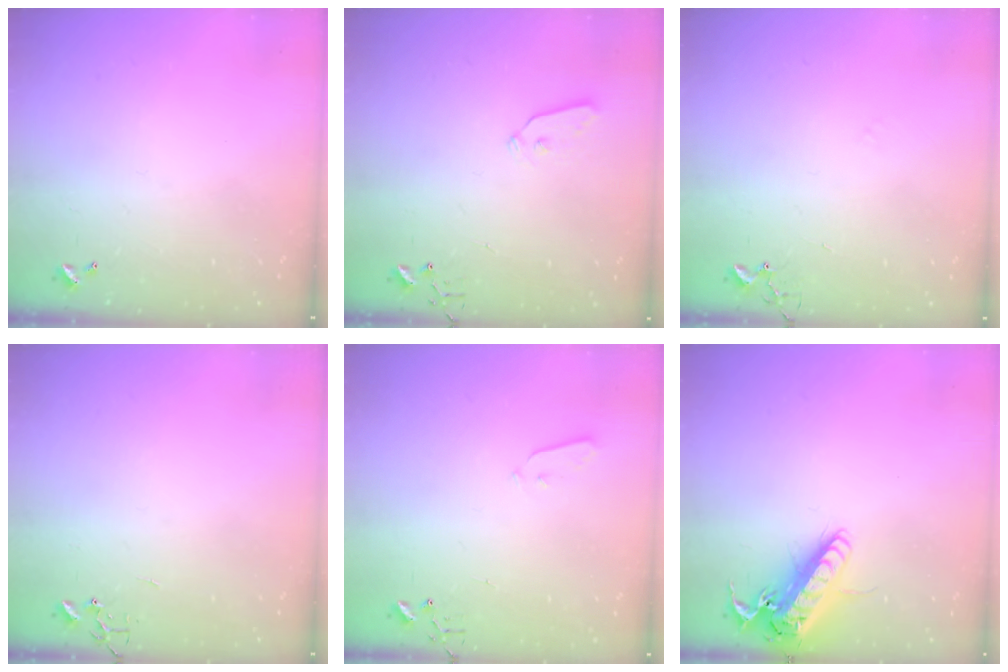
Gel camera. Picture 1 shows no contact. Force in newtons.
{"total": 4.3, "press": 4.3, "slide": 0.3}
{"total": 4.9, "press": 4.9, "slide": 0.5}
{"total": 0.0}
{"total": 2.5, "press": 2.5, "slide": 0.4}
{"total": 17.4, "press": 17.1, "slide": 3.3}